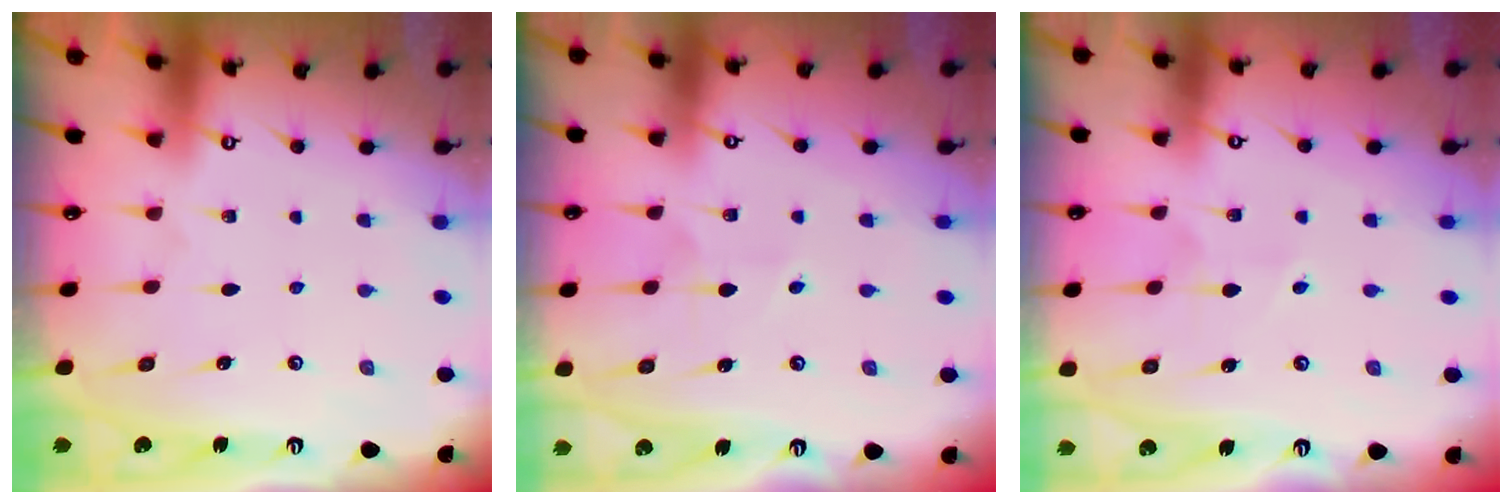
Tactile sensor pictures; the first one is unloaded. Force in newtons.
{"total": 3.7, "press": 3.7, "slide": 0.3}
{"total": 2.6, "press": 2.6, "slide": 0.3}